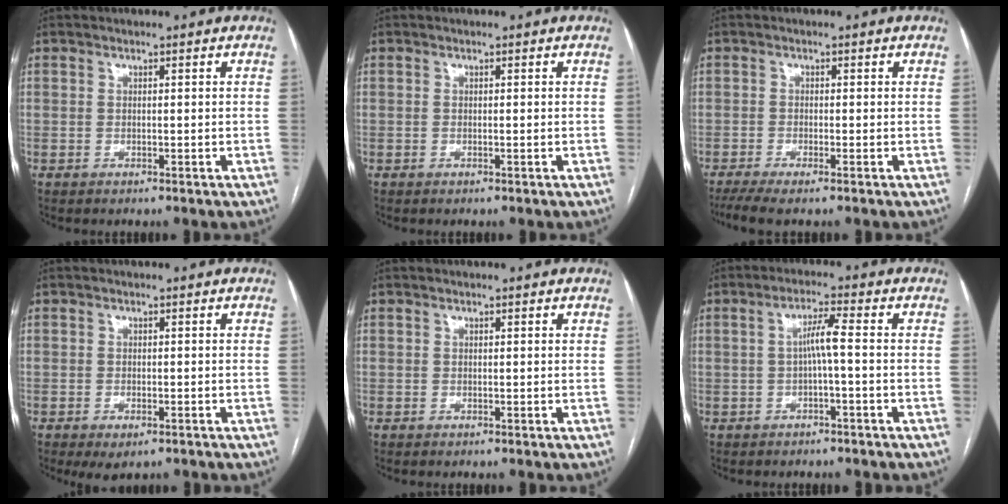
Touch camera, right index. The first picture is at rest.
{"total": 0.0}
{"total": 4.6, "force": [-3.2, 0.4, 3.3], "torque": [-0.056, -0.009, -0.056]}
{"total": 2.8, "force": [-1.5, 1.2, 2.0], "torque": [-0.028, -0.003, -0.014]}
{"total": 0.0}
{"total": 3.7, "force": [-0.3, -0.1, 3.7], "torque": [-0.067, 0.013, -0.002]}